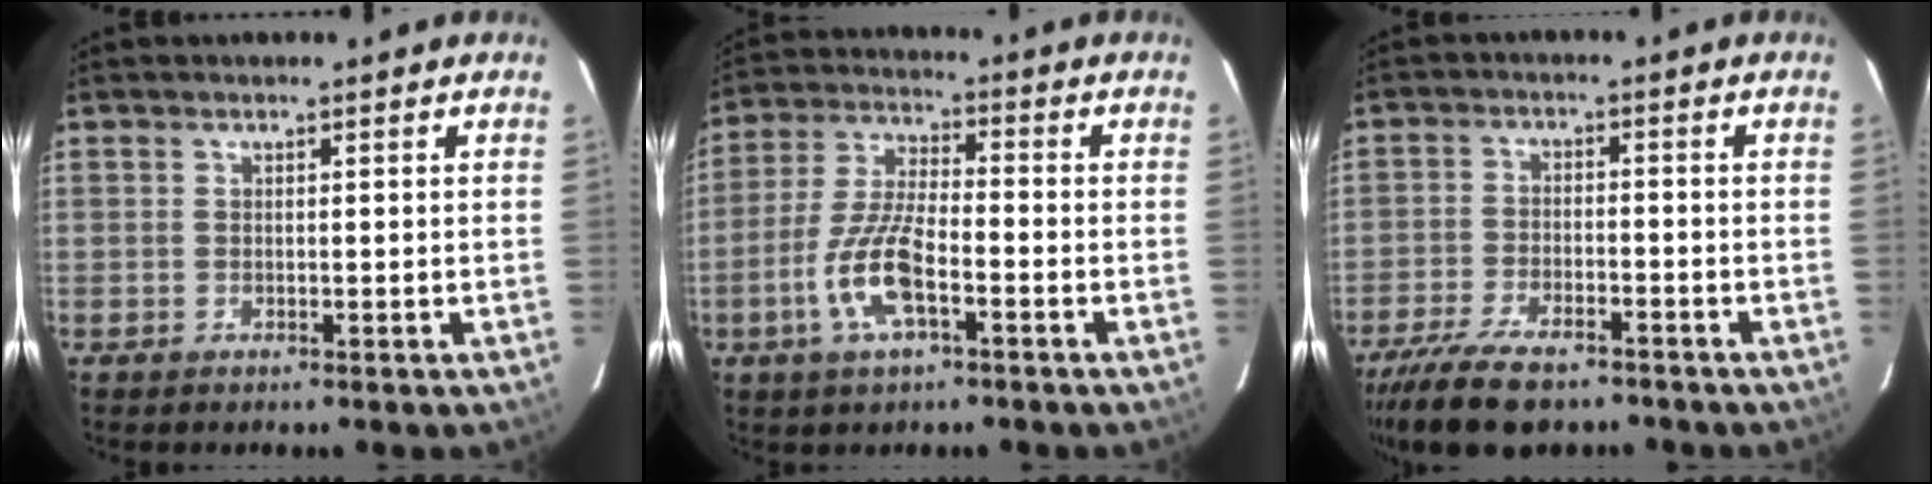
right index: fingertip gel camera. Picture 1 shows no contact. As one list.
[{"total": 11.0, "force": [-4.5, 3.4, 9.4], "torque": [-0.201, -0.001, -0.089]}, {"total": 13.1, "force": [-10.2, 4.7, 6.8], "torque": [-0.160, -0.028, -0.176]}]